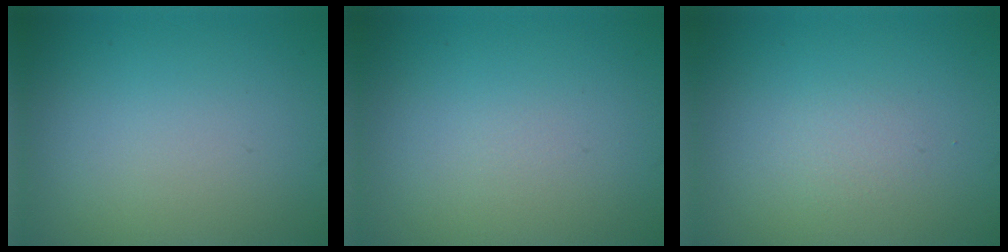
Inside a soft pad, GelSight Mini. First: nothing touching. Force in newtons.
{"total": 0.0}
{"total": 0.9, "press": 0.9, "slide": 0.1}